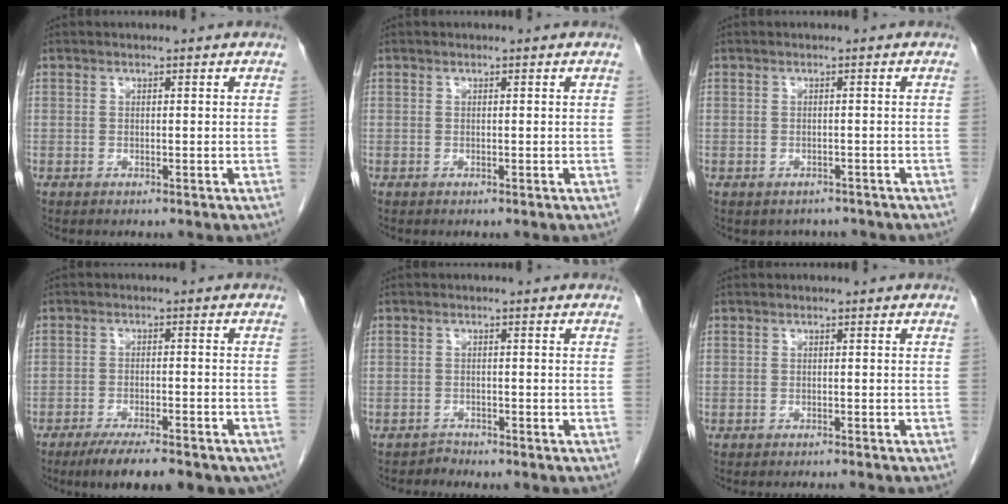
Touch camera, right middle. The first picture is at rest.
{"total": 0.0}
{"total": 2.9, "force": [-2.5, 1.5, 0.1], "torque": [-0.001, 0.006, -0.033]}
{"total": 12.0, "force": [-9.2, 2.8, 7.1], "torque": [-0.086, -0.007, -0.129]}
{"total": 0.6, "force": [0.0, 0.1, -0.6], "torque": [0.015, -0.005, 0.000]}
{"total": 2.4, "force": [-2.2, -0.5, 0.6], "torque": [-0.003, -0.003, -0.029]}